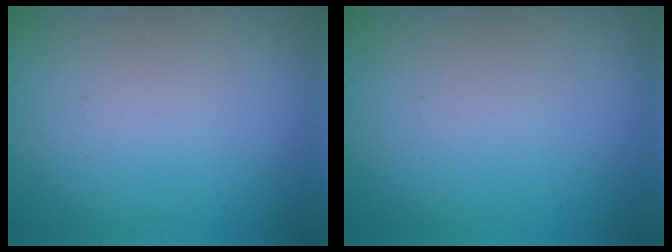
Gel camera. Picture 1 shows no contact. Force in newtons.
{"total": 0.0}